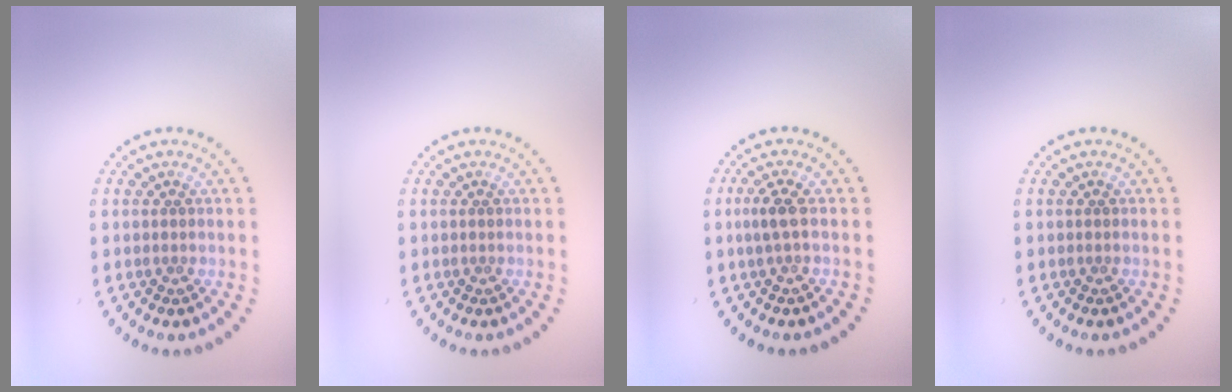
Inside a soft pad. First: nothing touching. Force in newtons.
{"total": 0.0}
{"total": 1.4, "press": 1.3, "slide": 0.7}
{"total": 0.0}